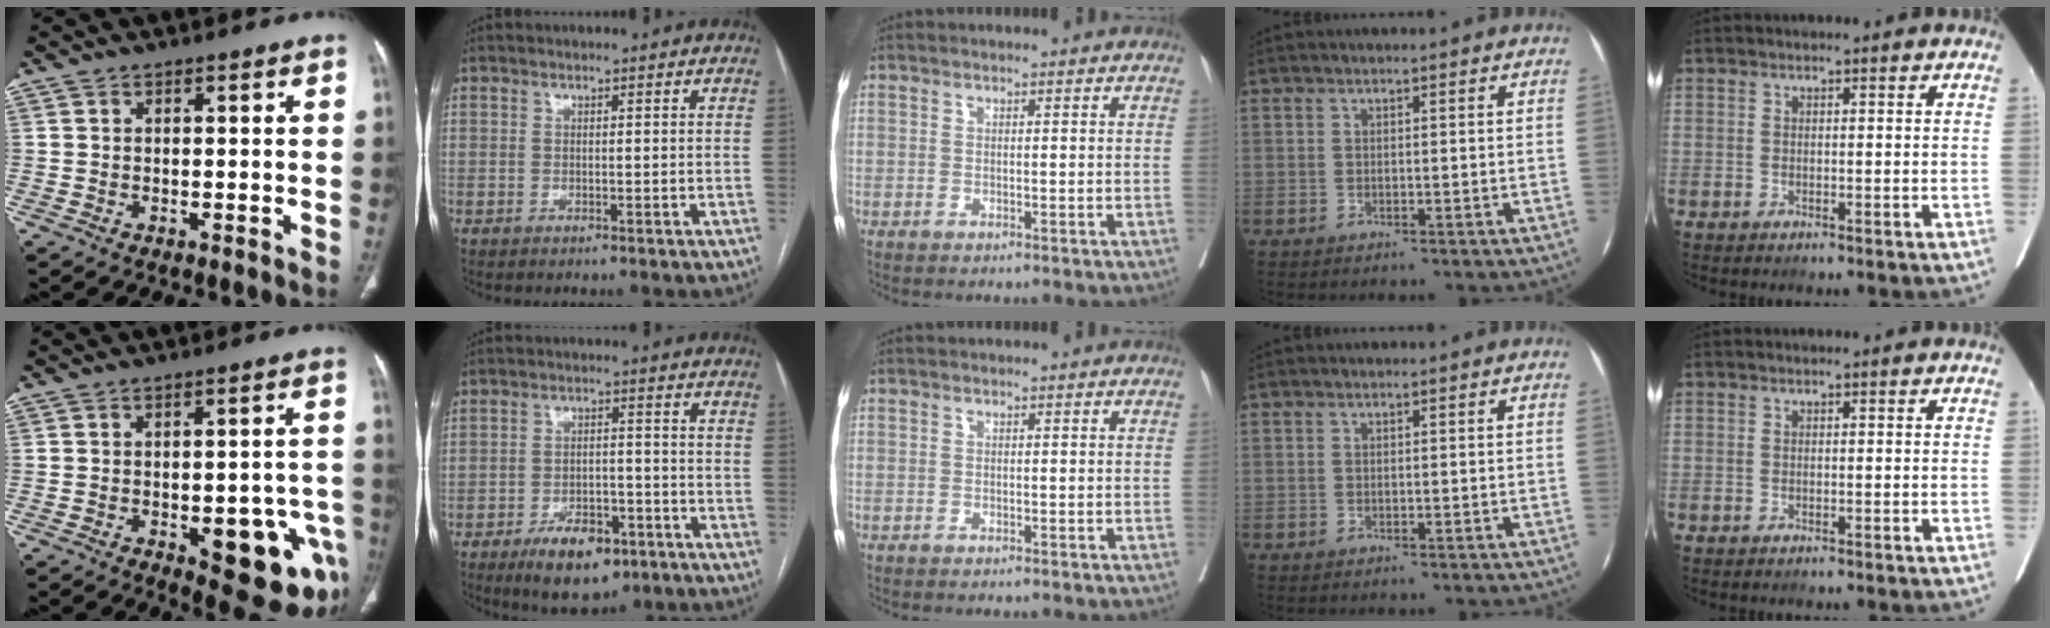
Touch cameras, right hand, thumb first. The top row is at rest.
{"thumb": {"total": 15.6, "force": [-5.4, 6.6, 13.1], "torque": [-0.117, 0.021, -0.048]}, "index": {"total": 9.1, "force": [-5.6, 4.2, 5.9], "torque": [-0.094, -0.003, -0.084]}}